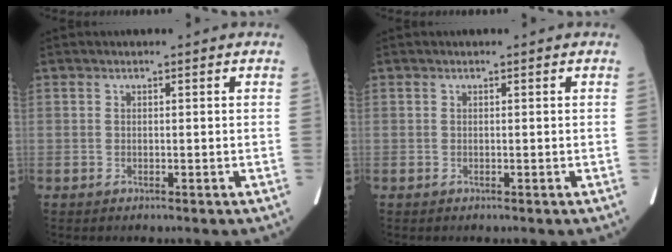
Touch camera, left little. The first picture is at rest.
{"total": 0.0}